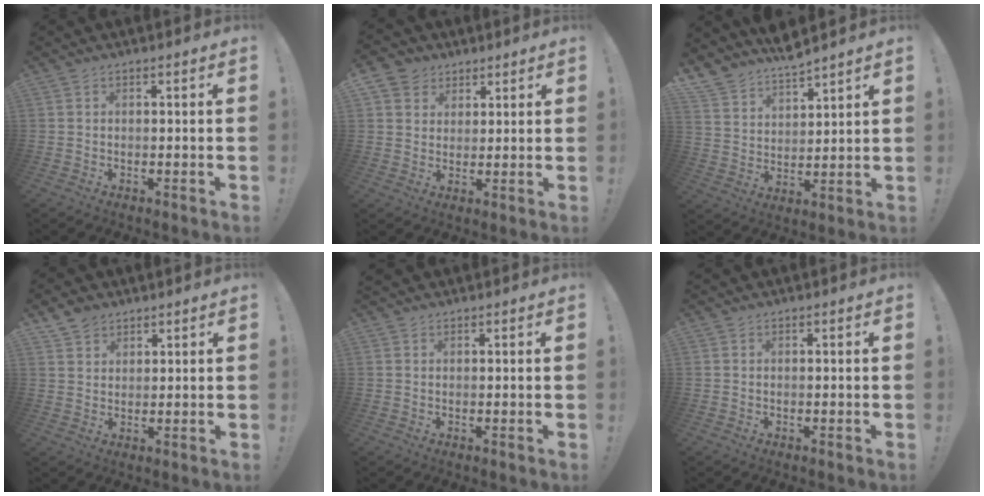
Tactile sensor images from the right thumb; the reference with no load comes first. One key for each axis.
{"total": 6.3, "fx": 3.3, "fy": 5.2, "fz": 0.8, "tx": -0.017, "ty": -0.019, "tz": 0.066}
{"total": 7.4, "fx": 7.0, "fy": 2.4, "fz": 1.0, "tx": -0.040, "ty": -0.066, "tz": 0.132}
{"total": 4.4, "fx": 3.4, "fy": 2.7, "fz": 0.7, "tx": -0.008, "ty": -0.019, "tz": 0.064}
{"total": 0.8, "fx": 0.8, "fy": 0.3, "fz": 0.1, "tx": -0.001, "ty": -0.002, "tz": 0.015}
{"total": 0.0}